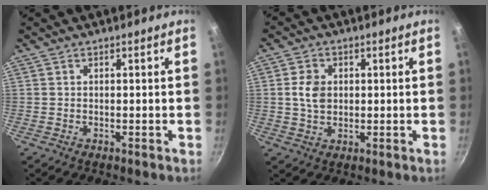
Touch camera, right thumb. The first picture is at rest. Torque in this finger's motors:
{"motor_torque": [-0.67, 0.34, 0.19, 0.65, 0.03]}